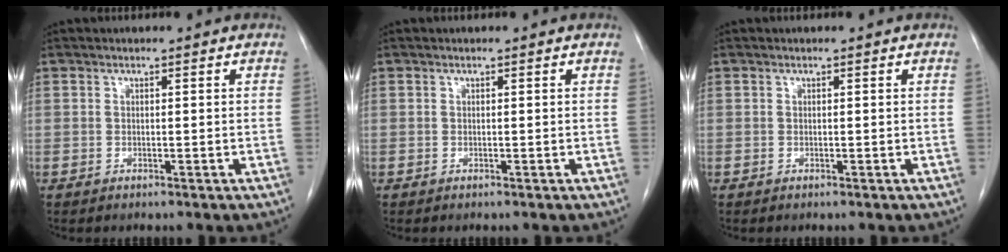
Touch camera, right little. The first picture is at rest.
{"total": 0.0}
{"total": 0.0}